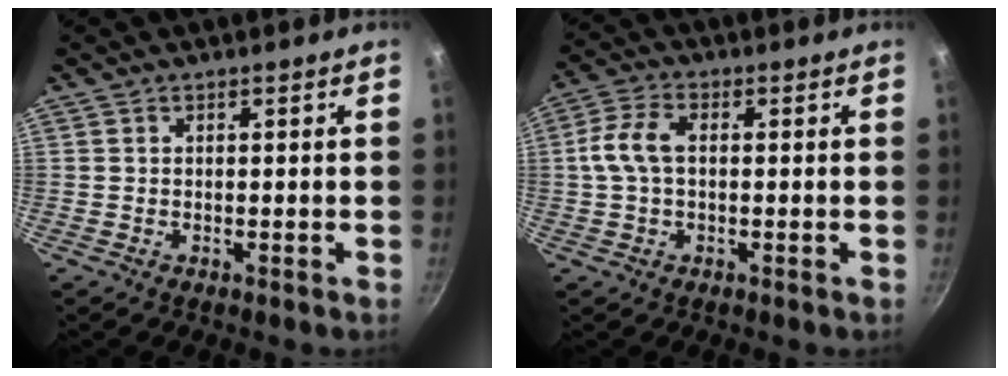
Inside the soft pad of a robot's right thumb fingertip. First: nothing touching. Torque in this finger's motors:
{"motor_torque": [-0.39, 0.47, 0.69, -0.21, 0.06]}